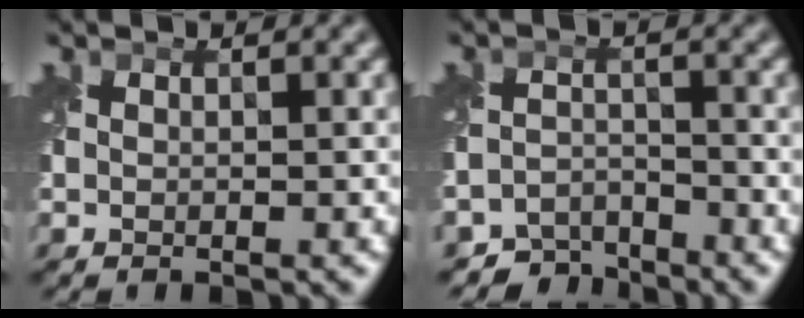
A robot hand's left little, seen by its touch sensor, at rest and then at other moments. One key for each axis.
{"total": 4.0, "fx": -3.7, "fy": 1.3, "fz": 0.1, "tx": 0.007, "ty": -0.008, "tz": -0.070}